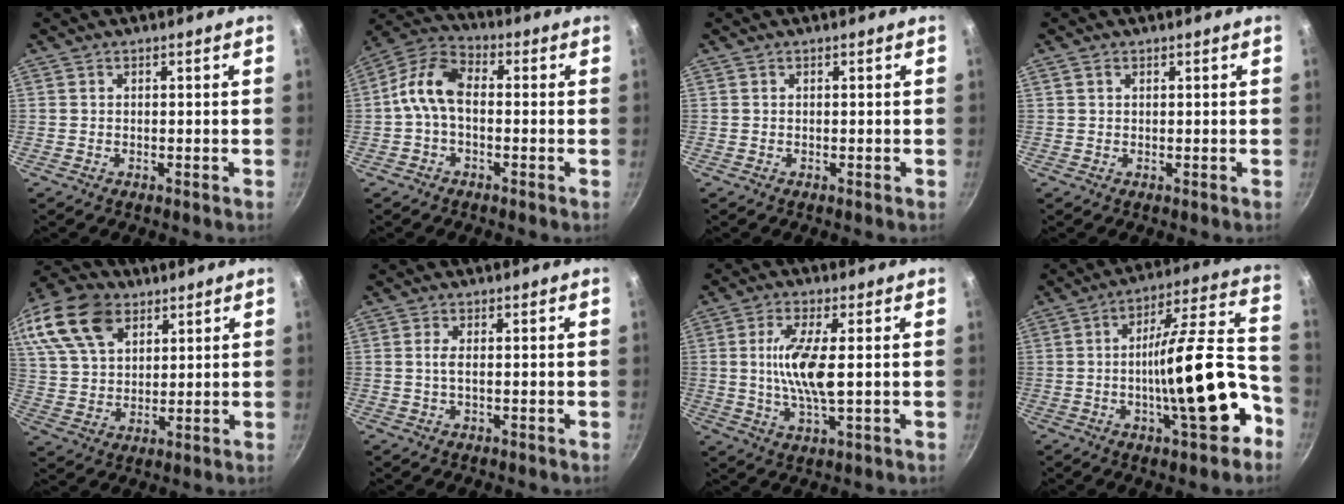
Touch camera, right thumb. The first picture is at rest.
{"total": 8.8, "force": [-0.8, 5.5, 6.8], "torque": [-0.126, 0.036, -0.033]}
{"total": 0.0}
{"total": 0.9, "force": [0.5, 0.6, 0.5], "torque": [-0.008, 0.001, 0.008]}
{"total": 21.1, "force": [11.1, 13.4, 11.9], "torque": [-0.254, 0.014, 0.209]}
{"total": 1.8, "force": [0.1, 0.3, 1.8], "torque": [-0.042, -0.001, 0.001]}
{"total": 7.8, "force": [0.8, 2.0, 7.5], "torque": [-0.153, -0.006, 0.014]}
{"total": 19.9, "force": [-6.5, 5.8, 18.0], "torque": [-0.236, 0.054, -0.105]}